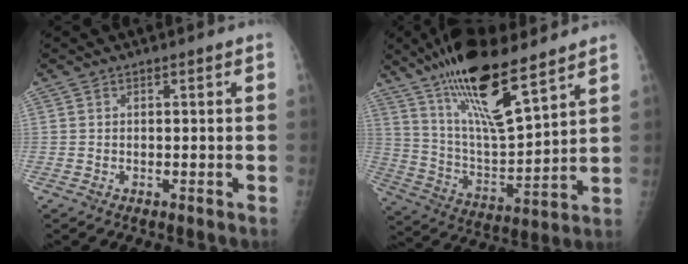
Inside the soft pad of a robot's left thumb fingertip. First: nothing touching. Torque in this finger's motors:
{"motor_torque": [2.06, 0.44, 1.75, -1.02, 0.53]}